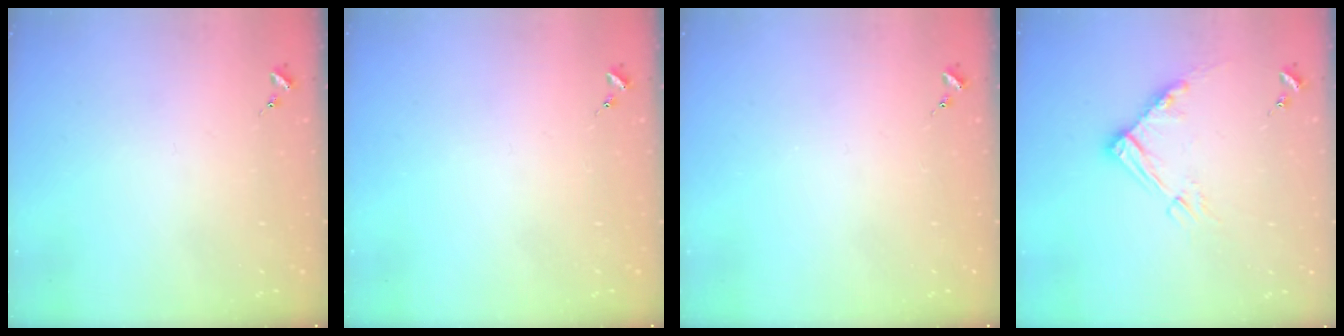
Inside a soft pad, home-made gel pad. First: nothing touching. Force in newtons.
{"total": 0.0}
{"total": 0.0}
{"total": 10.5, "press": 10.4, "slide": 1.2}